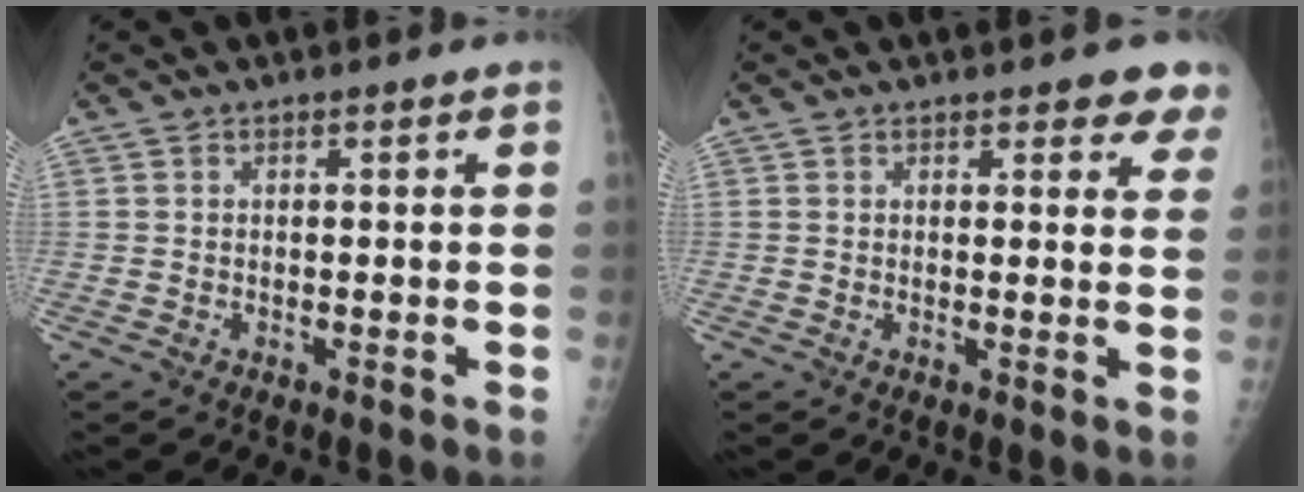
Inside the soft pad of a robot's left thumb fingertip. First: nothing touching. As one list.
[{"total": 5.5, "force": [4.1, 2.1, 2.9], "torque": [0.002, -0.015, 0.035]}]